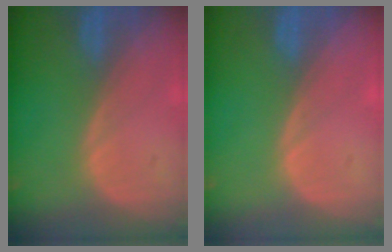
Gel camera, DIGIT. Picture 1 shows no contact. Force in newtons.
{"total": 0.0}